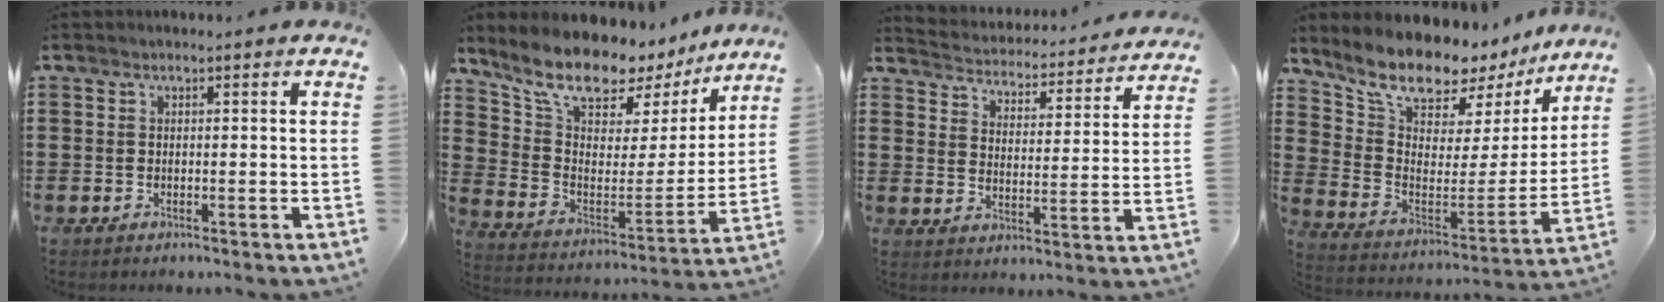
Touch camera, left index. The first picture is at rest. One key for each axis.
{"total": 10.9, "fx": 9.5, "fy": 3.3, "fz": 4.2, "tx": -0.107, "ty": -0.070, "tz": 0.162}
{"total": 3.5, "fx": 3.4, "fy": 0.0, "fz": -0.3, "tx": -0.019, "ty": -0.034, "tz": 0.051}
{"total": 10.4, "fx": 9.4, "fy": 2.9, "fz": 3.4, "tx": -0.092, "ty": -0.076, "tz": 0.160}